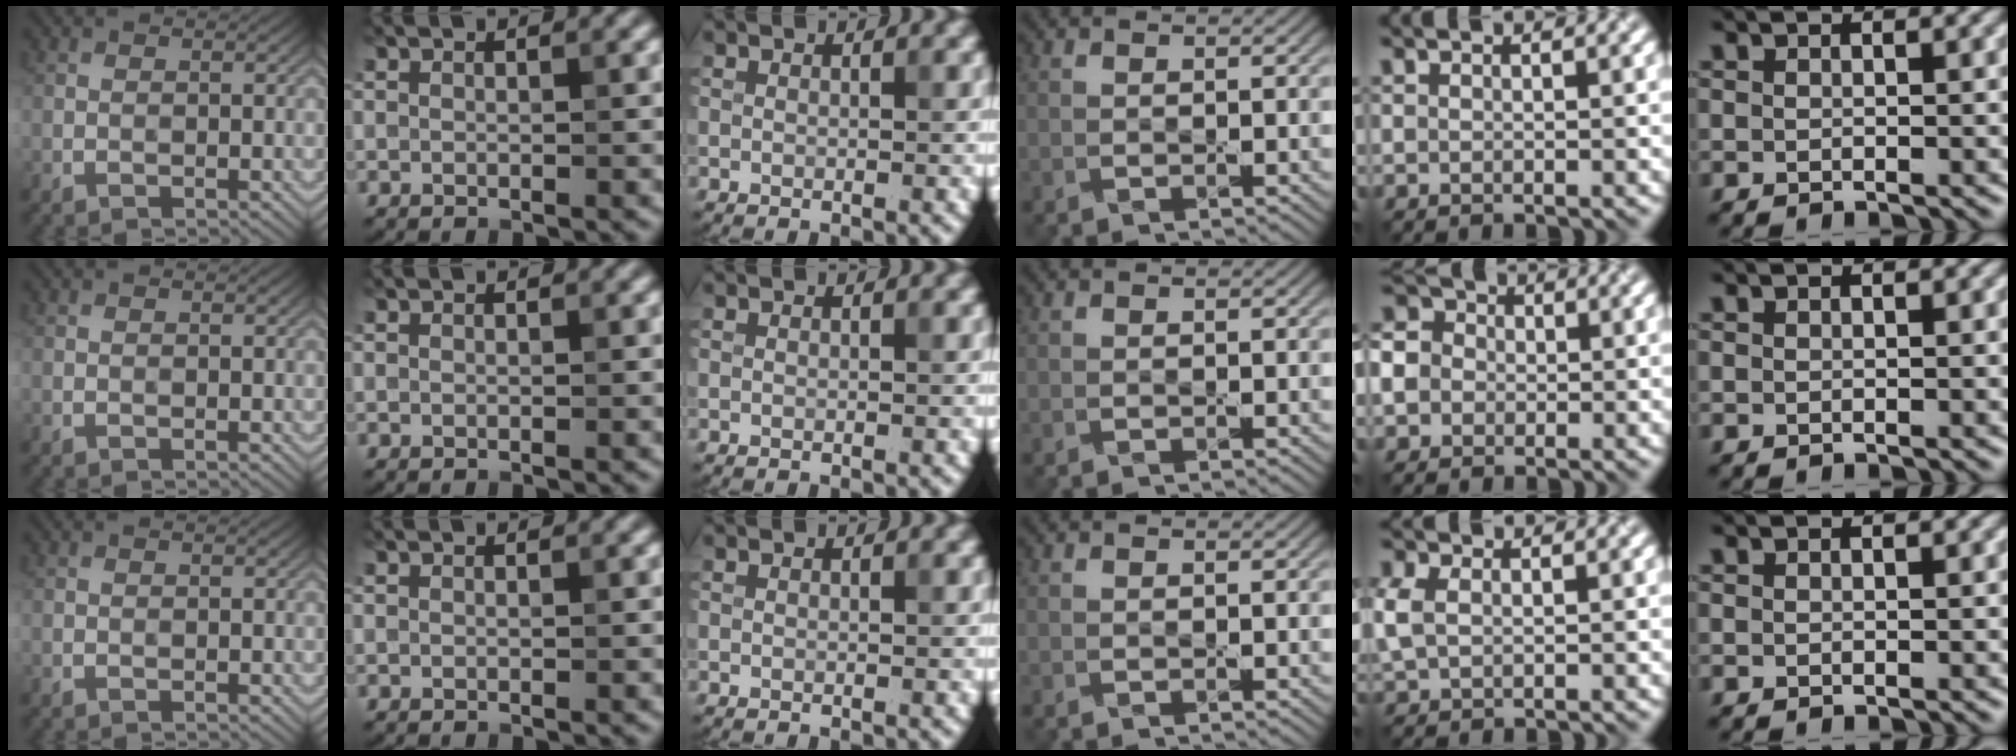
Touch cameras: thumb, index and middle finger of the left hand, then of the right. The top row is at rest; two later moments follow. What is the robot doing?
{"motion": "press", "object": "toy piano key"}